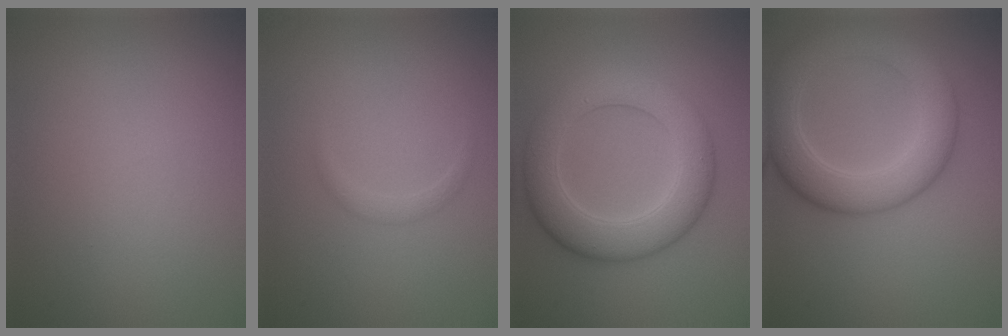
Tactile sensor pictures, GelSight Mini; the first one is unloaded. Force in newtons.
{"total": 0.8, "press": 0.8, "slide": 0.0}
{"total": 7.1, "press": 7.0, "slide": 0.1}
{"total": 6.7, "press": 6.7, "slide": 0.3}